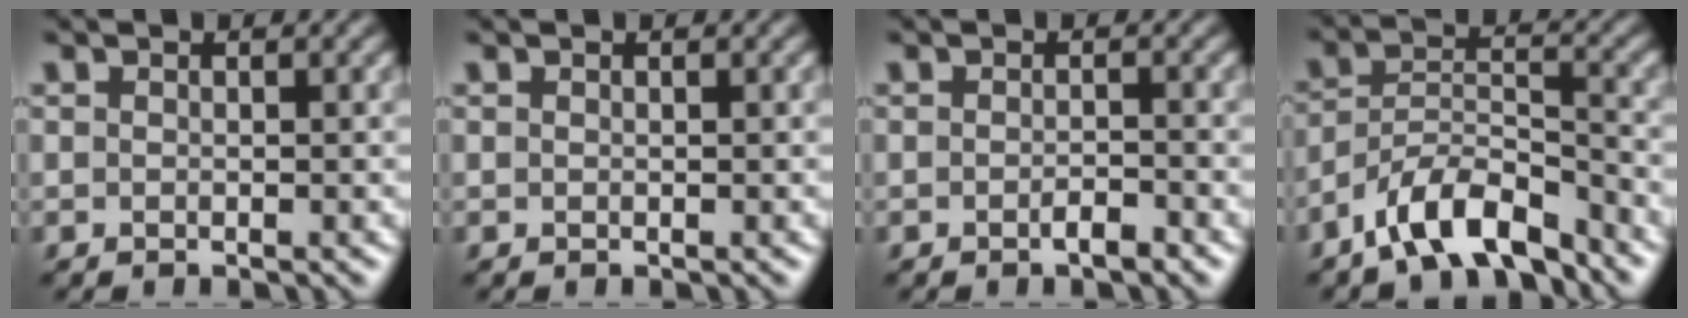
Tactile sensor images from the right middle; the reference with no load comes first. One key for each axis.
{"total": 0.0}
{"total": 1.1, "fx": -0.6, "fy": 0.3, "fz": 0.9, "tx": -0.021, "ty": 0.003, "tz": -0.009}
{"total": 6.3, "fx": -4.7, "fy": 2.1, "fz": 3.6, "tx": -0.061, "ty": 0.005, "tz": -0.087}